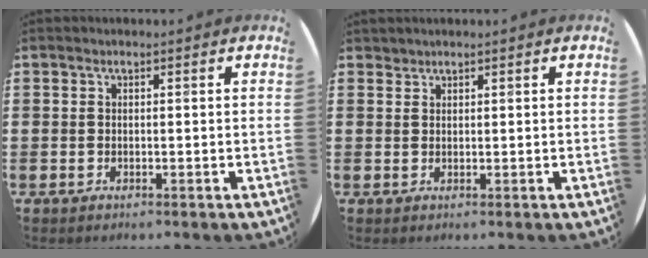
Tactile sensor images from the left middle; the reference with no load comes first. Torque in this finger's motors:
{"motor_torque": [-0.22, 0.14, -0.02, -0.01]}